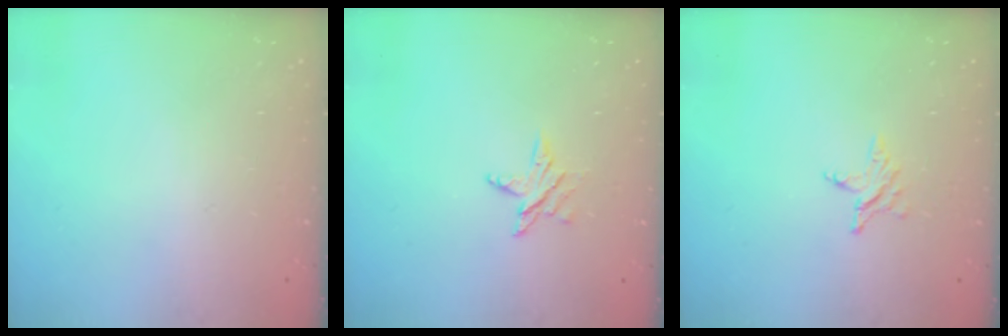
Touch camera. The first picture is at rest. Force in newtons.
{"total": 4.0, "press": 4.0, "slide": 0.5}
{"total": 2.8, "press": 2.8, "slide": 0.3}